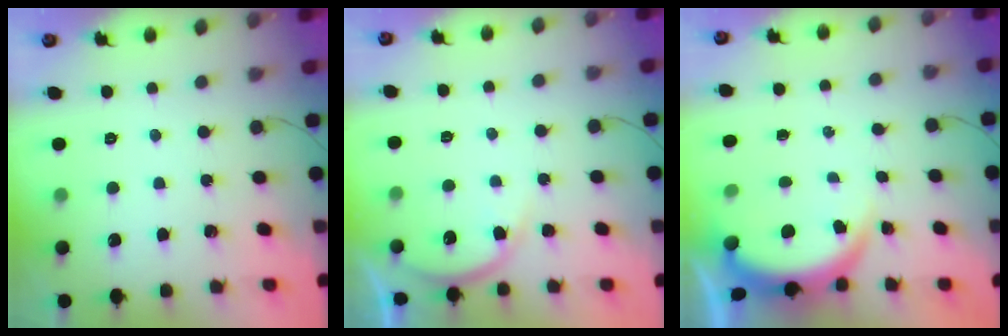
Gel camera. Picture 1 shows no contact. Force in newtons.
{"total": 4.8, "press": 4.7, "slide": 0.6}
{"total": 3.9, "press": 3.9, "slide": 0.2}